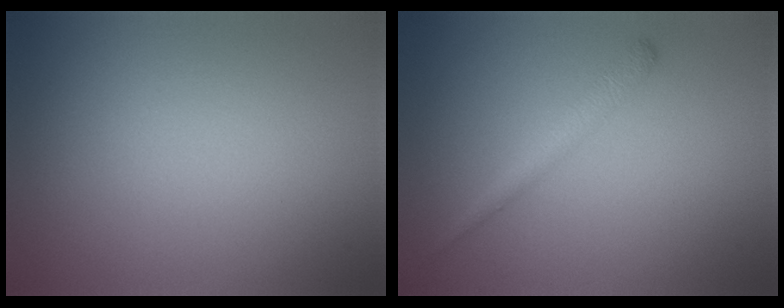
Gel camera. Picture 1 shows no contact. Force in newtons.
{"total": 1.8, "press": 1.8, "slide": 0.1}